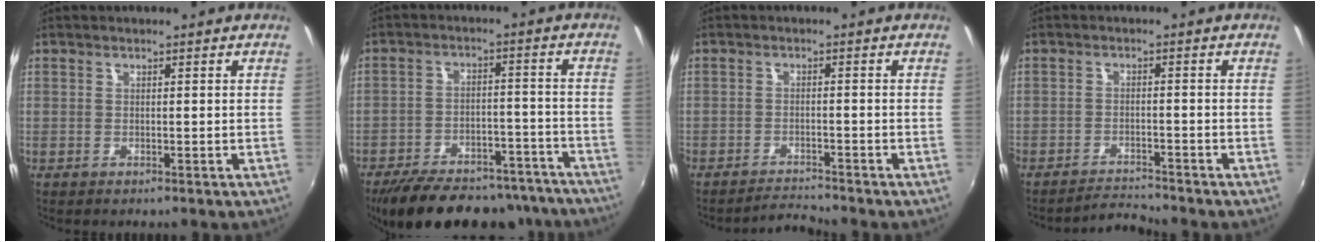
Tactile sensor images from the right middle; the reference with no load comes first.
{"total": 23.2, "force": [-19.4, 8.6, 9.4], "torque": [-0.181, 0.014, -0.250]}
{"total": 3.4, "force": [-3.3, -0.6, -0.1], "torque": [-0.014, -0.002, -0.061]}
{"total": 4.0, "force": [-3.9, -0.5, -0.1], "torque": [-0.017, 0.000, -0.071]}